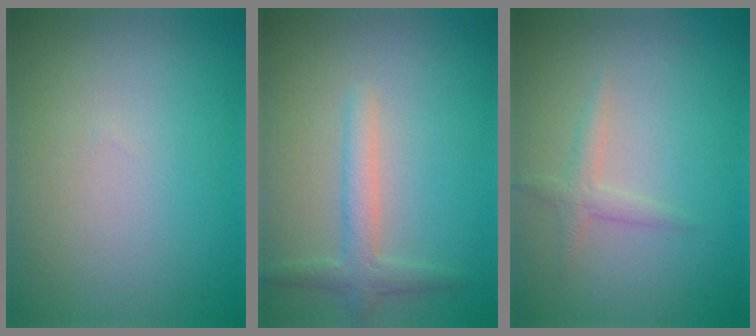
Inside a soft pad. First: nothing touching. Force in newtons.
{"total": 2.4, "press": 2.4, "slide": 0.1}
{"total": 1.5, "press": 1.5, "slide": 0.0}